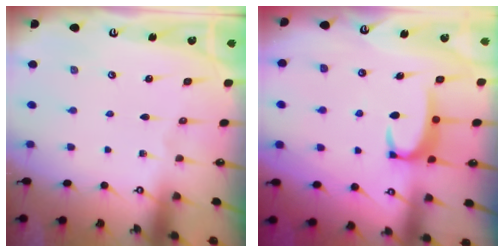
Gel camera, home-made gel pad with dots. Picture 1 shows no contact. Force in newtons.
{"total": 3.2, "press": 3.2, "slide": 0.4}